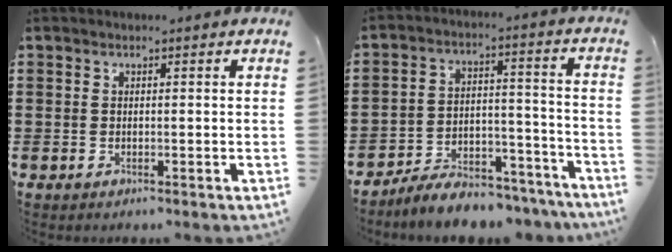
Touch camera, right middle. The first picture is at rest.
{"total": 7.5, "force": [-7.2, 1.6, 1.5], "torque": [-0.013, 0.025, -0.136]}